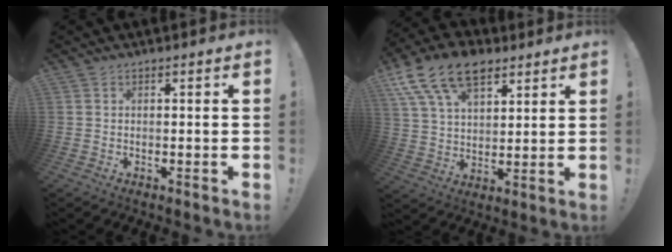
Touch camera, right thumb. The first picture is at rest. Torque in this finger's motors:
{"motor_torque": [1.11, 2.77, 0.53, -0.07, 0.11]}